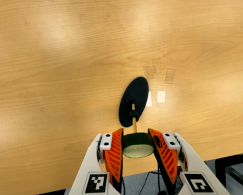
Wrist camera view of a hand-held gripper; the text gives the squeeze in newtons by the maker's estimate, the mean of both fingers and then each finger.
{"total": 10.6, "left": 9.8, "right": 11.4}